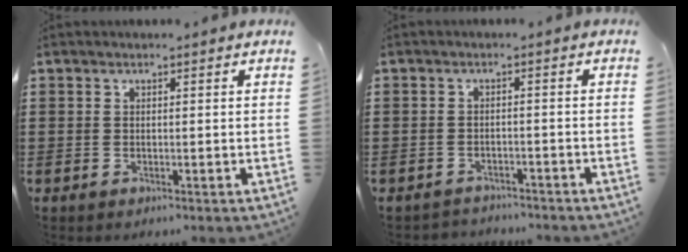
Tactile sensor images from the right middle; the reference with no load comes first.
{"total": 2.1, "force": [-2.0, 0.4, -0.2], "torque": [-0.005, 0.000, -0.045]}